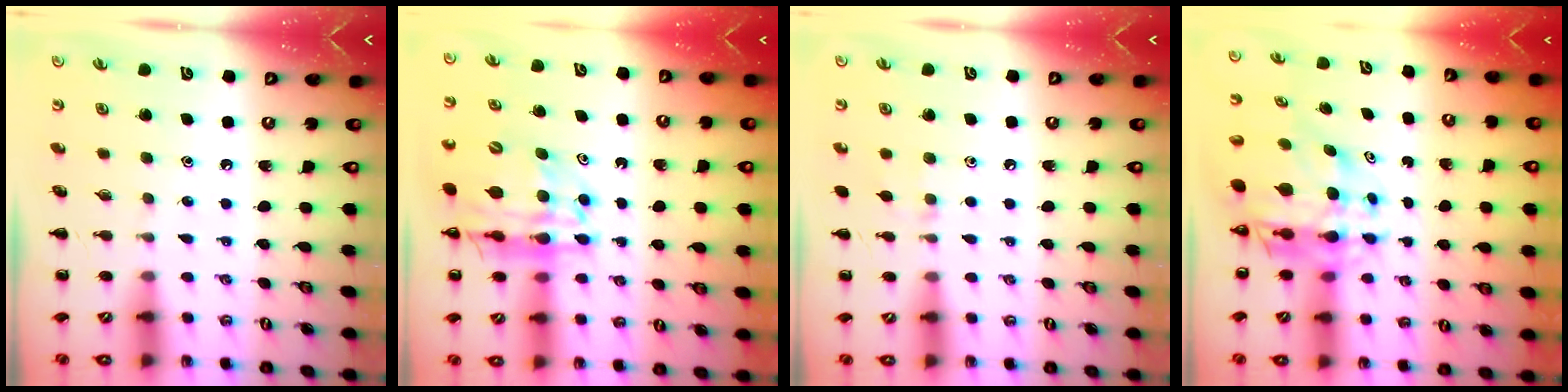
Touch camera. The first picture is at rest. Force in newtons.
{"total": 16.5, "press": 15.9, "slide": 4.4}
{"total": 4.8, "press": 4.6, "slide": 1.6}
{"total": 10.4, "press": 9.8, "slide": 3.5}